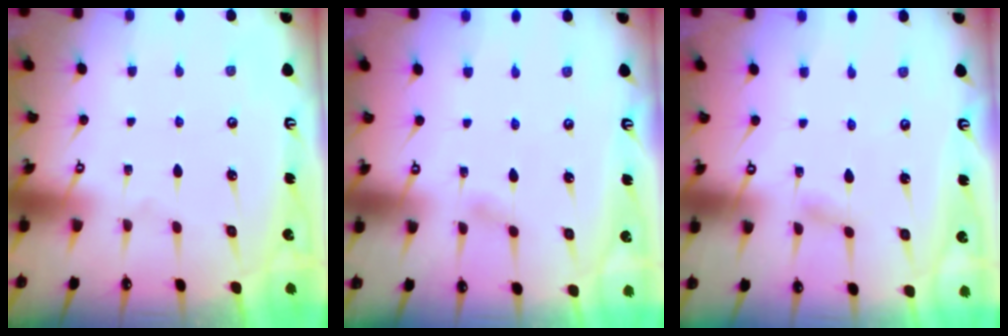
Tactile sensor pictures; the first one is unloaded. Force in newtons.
{"total": 2.7, "press": 2.7, "slide": 0.3}
{"total": 2.9, "press": 2.9, "slide": 0.4}